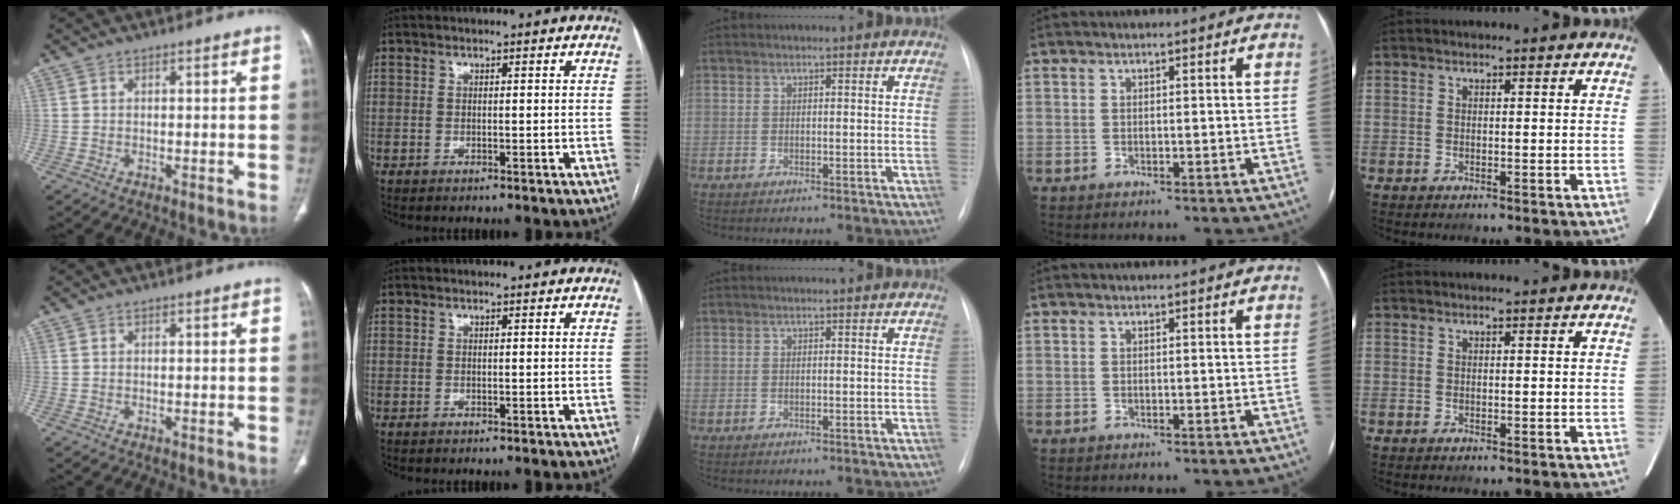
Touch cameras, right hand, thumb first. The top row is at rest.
{}